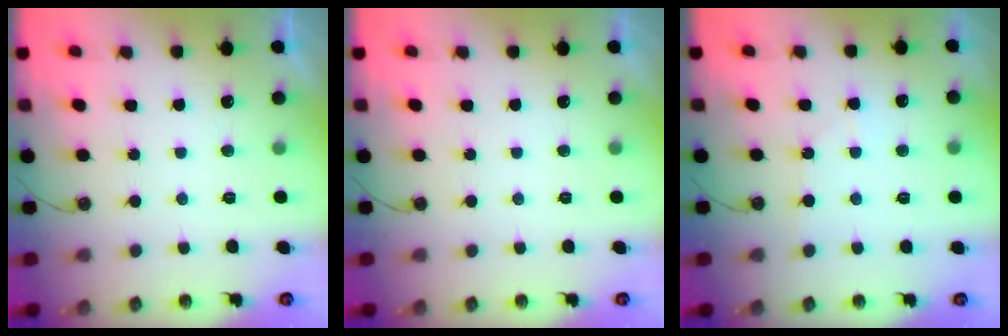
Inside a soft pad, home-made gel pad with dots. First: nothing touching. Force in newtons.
{"total": 0.0}
{"total": 4.7, "press": 4.7, "slide": 0.5}